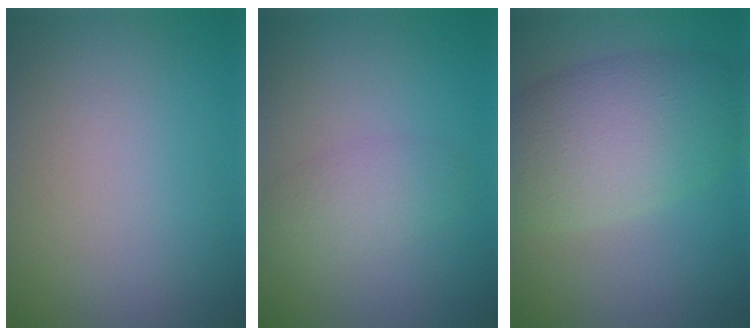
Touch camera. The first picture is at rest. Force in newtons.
{"total": 2.4, "press": 2.4, "slide": 0.1}
{"total": 8.4, "press": 8.4, "slide": 0.5}